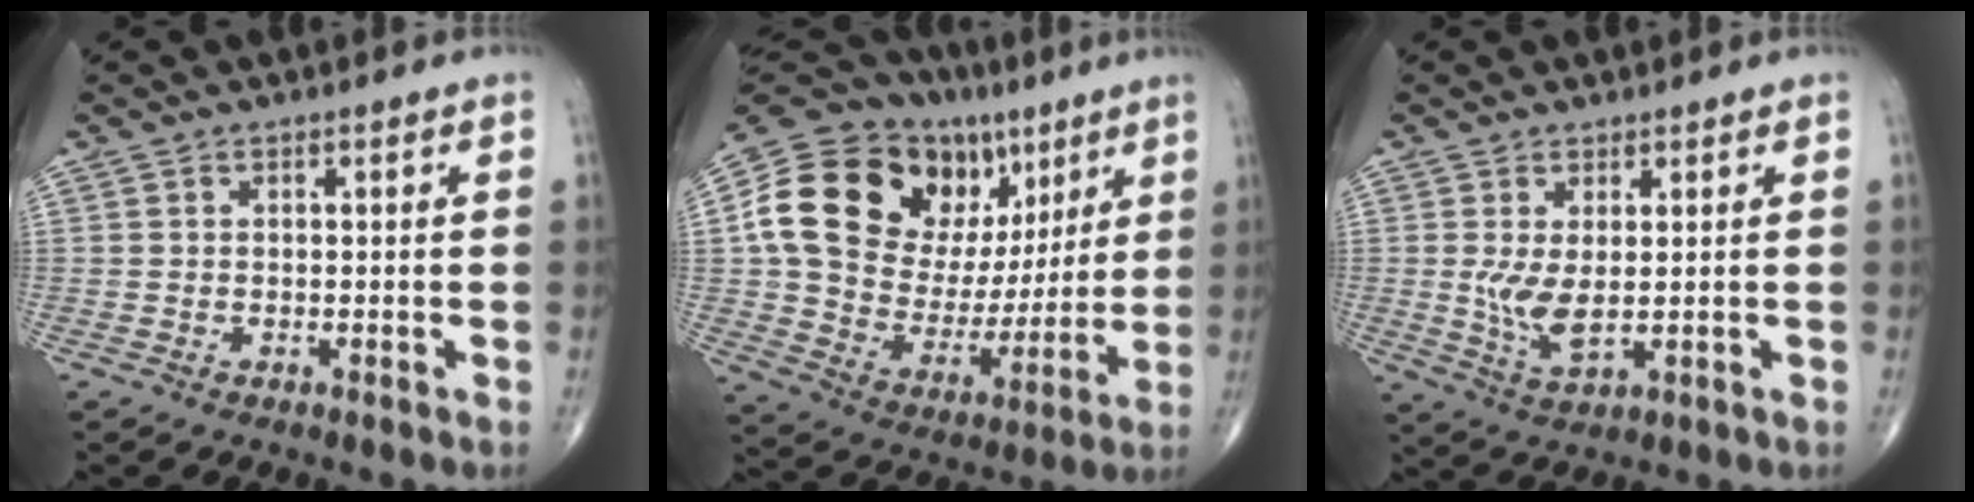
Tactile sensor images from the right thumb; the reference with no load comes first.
{"total": 27.7, "force": [10.3, 19.3, 17.0], "torque": [-0.257, 0.018, 0.181]}
{"total": 5.5, "force": [0.5, 2.2, 5.0], "torque": [-0.100, -0.018, 0.017]}